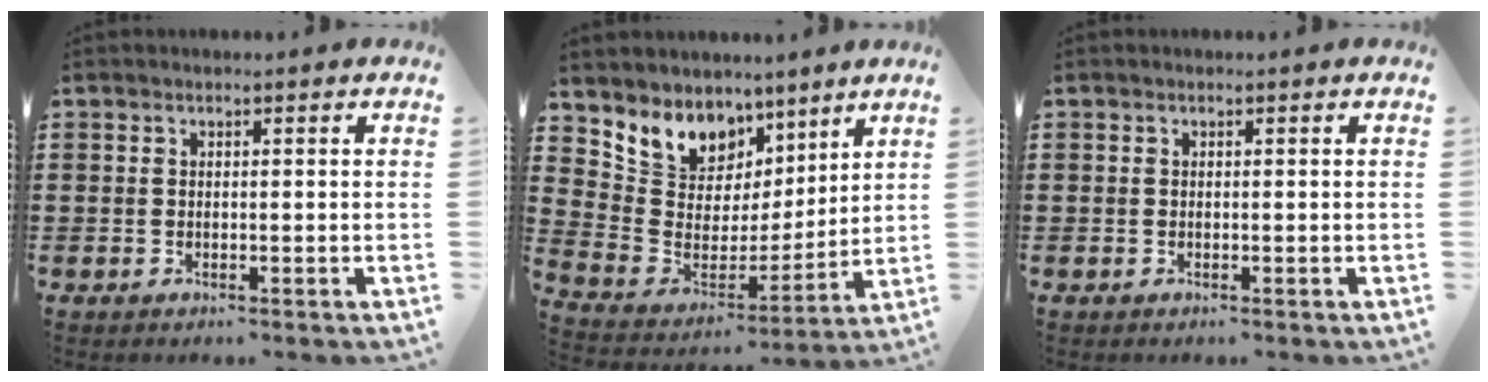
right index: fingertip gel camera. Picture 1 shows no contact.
{"total": 7.6, "force": [5.7, 5.1, 0.3], "torque": [-0.052, -0.056, 0.104]}
{"total": 0.0}